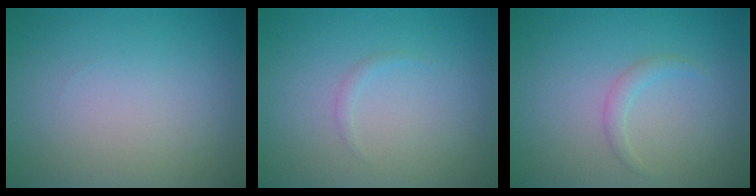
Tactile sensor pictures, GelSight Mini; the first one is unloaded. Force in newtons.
{"total": 0.5, "press": 0.5, "slide": 0.1}
{"total": 1.1, "press": 1.1, "slide": 0.1}